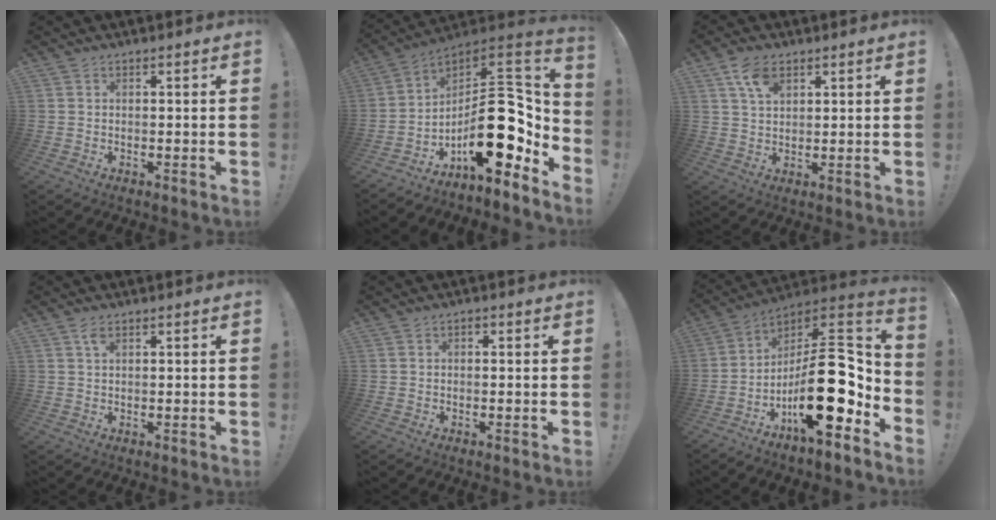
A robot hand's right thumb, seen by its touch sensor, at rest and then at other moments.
{"total": 22.3, "force": [-4.3, 10.8, 19.0], "torque": [-0.272, 0.008, -0.063]}
{"total": 6.8, "force": [3.6, 4.0, 4.1], "torque": [-0.072, -0.007, 0.068]}
{"total": 2.4, "force": [1.2, 1.1, 1.8], "torque": [-0.037, 0.002, 0.020]}
{"total": 0.7, "force": [-0.4, 0.4, 0.3], "torque": [-0.005, 0.002, -0.008]}
{"total": 23.2, "force": [-5.2, 9.5, 20.5], "torque": [-0.335, 0.017, -0.080]}